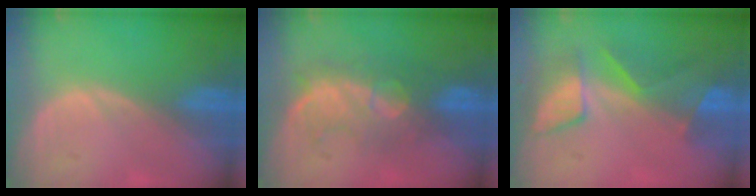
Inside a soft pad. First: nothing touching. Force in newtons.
{"total": 8.0, "press": 7.8, "slide": 1.9}
{"total": 7.5, "press": 6.9, "slide": 3.0}